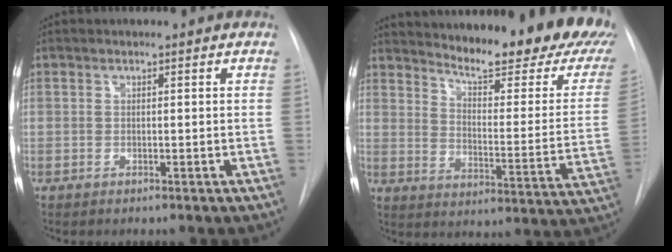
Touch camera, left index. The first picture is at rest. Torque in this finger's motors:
{"motor_torque": [0.57, -0.46, 0.32, 0.10]}